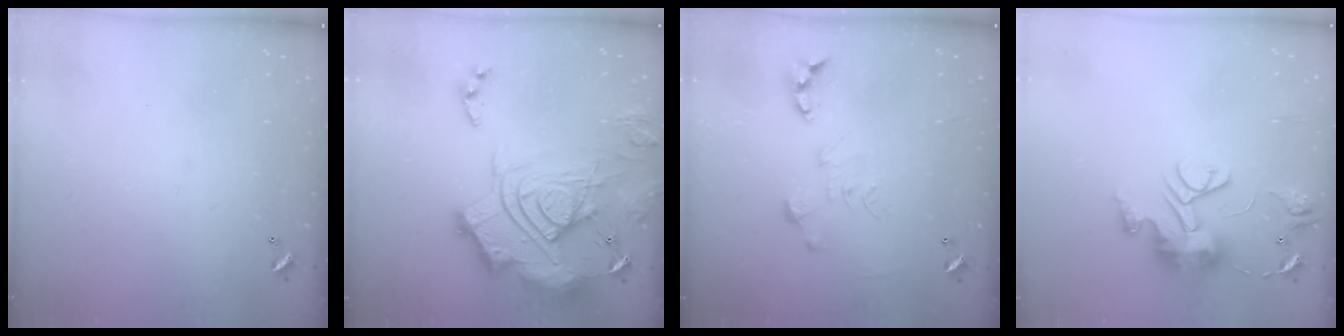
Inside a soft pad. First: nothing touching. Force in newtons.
{"total": 26.0, "press": 25.8, "slide": 3.2}
{"total": 0.0}
{"total": 12.0, "press": 11.9, "slide": 1.2}